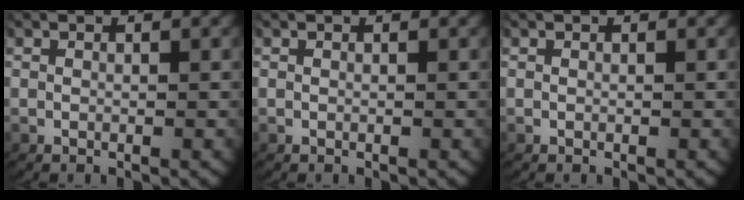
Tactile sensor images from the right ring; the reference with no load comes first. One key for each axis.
{"total": 0.0}
{"total": 0.0}